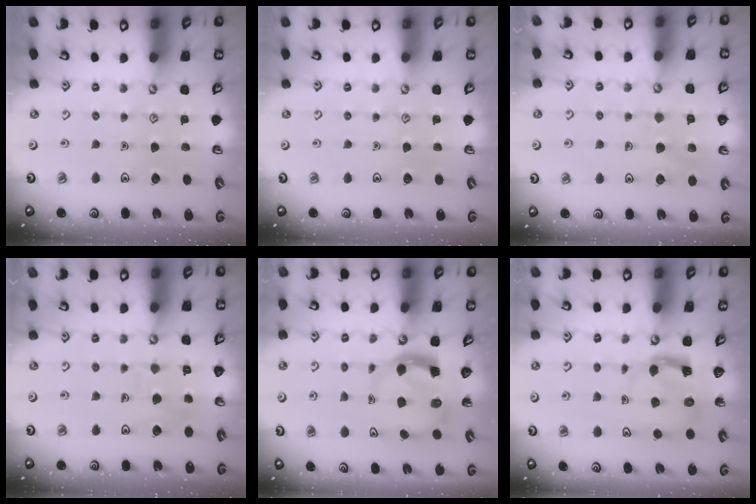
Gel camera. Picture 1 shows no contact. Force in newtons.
{"total": 0.0}
{"total": 7.8, "press": 7.7, "slide": 0.6}
{"total": 7.5, "press": 7.4, "slide": 0.7}
{"total": 3.8, "press": 3.8, "slide": 0.6}
{"total": 3.9, "press": 3.8, "slide": 0.7}